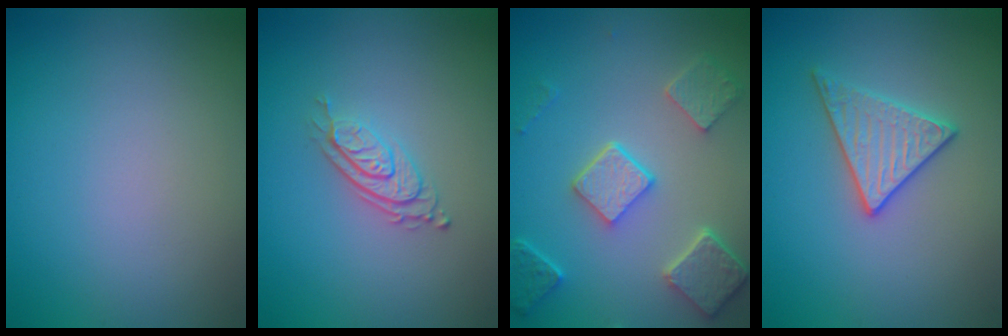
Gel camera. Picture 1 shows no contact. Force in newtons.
{"total": 2.8, "press": 2.0, "slide": 2.1}
{"total": 5.3, "press": 4.1, "slide": 3.4}
{"total": 2.9, "press": 2.9, "slide": 0.4}